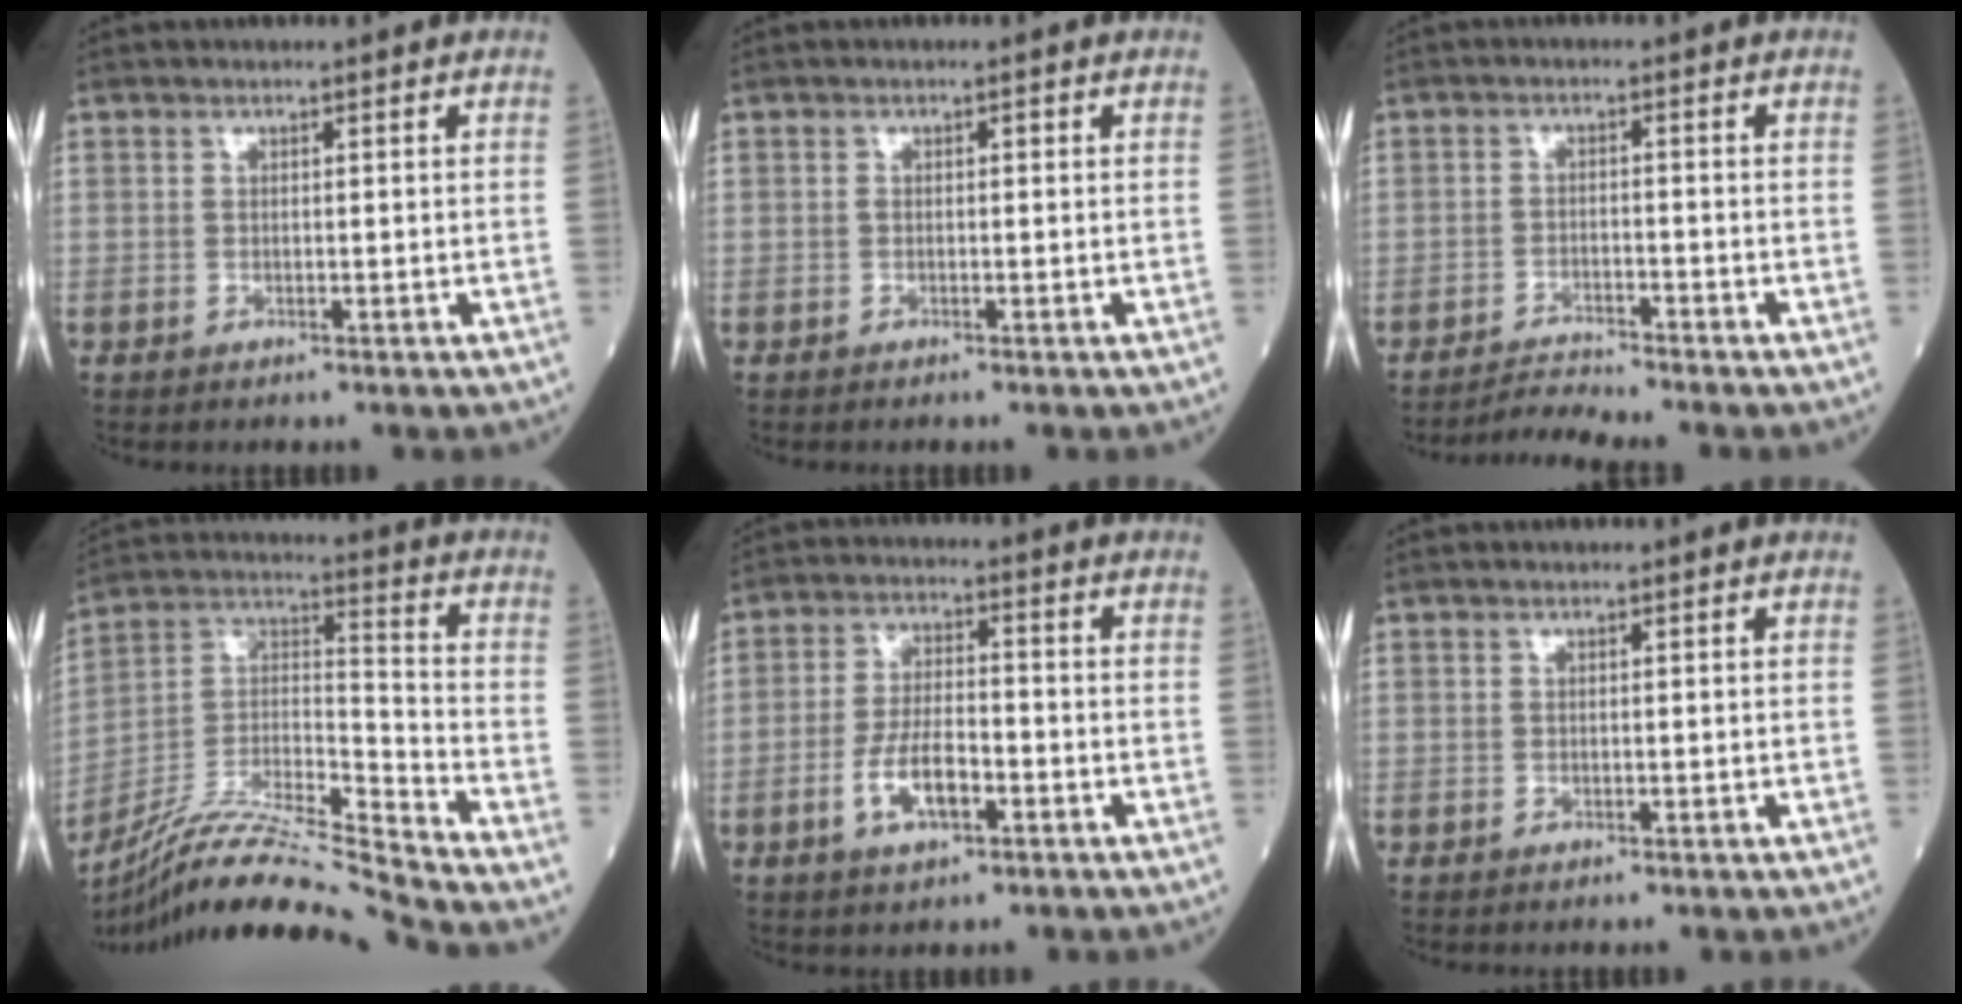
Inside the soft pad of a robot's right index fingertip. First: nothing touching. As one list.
[{"total": 0.5, "force": [0.0, 0.4, 0.4], "torque": [-0.009, 0.007, -0.001]}, {"total": 3.5, "force": [-3.3, -1.3, -0.2], "torque": [-0.004, -0.019, -0.058]}, {"total": 17.5, "force": [-16.1, -1.8, 6.6], "torque": [-0.125, 0.020, -0.293]}, {"total": 7.1, "force": [-2.8, 2.6, 6.0], "torque": [-0.121, 0.002, -0.051]}, {"total": 0.0}]